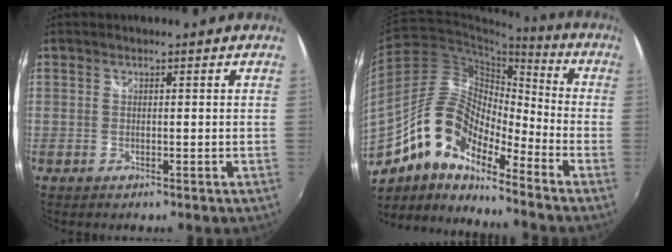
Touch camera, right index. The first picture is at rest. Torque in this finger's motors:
{"motor_torque": [1.03, -1.11, 0.70, 0.16]}